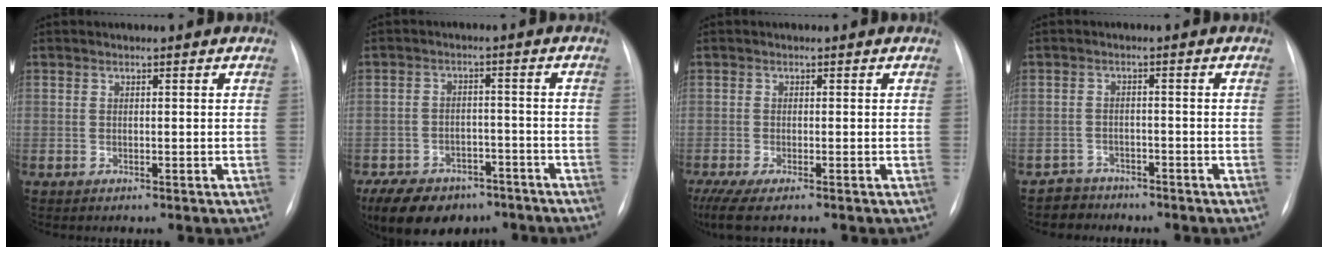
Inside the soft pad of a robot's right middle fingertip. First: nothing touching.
{"total": 13.3, "force": [-9.5, 7.5, 5.4], "torque": [-0.109, 0.002, -0.141]}
{"total": 4.6, "force": [-3.4, 0.5, 3.1], "torque": [-0.058, -0.009, -0.062]}
{"total": 3.4, "force": [-2.7, 1.8, -1.0], "torque": [0.015, 0.005, -0.049]}